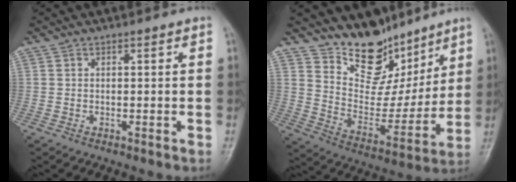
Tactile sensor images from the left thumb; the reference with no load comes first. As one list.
[{"total": 15.4, "force": [12.1, 8.1, 5.0], "torque": [-0.022, -0.080, 0.217]}]